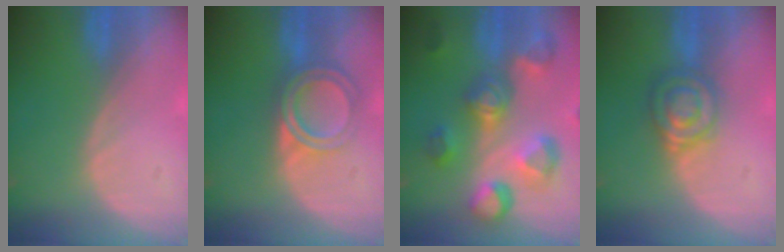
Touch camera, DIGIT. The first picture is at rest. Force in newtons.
{"total": 6.4, "press": 5.4, "slide": 3.4}
{"total": 11.3, "press": 10.1, "slide": 5.1}
{"total": 6.0, "press": 5.7, "slide": 1.7}